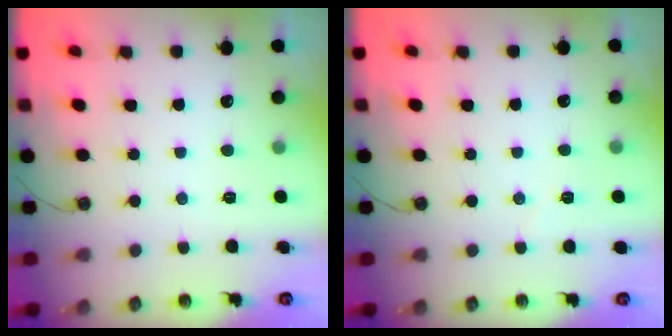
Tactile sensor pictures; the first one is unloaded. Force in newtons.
{"total": 2.1, "press": 1.9, "slide": 0.7}